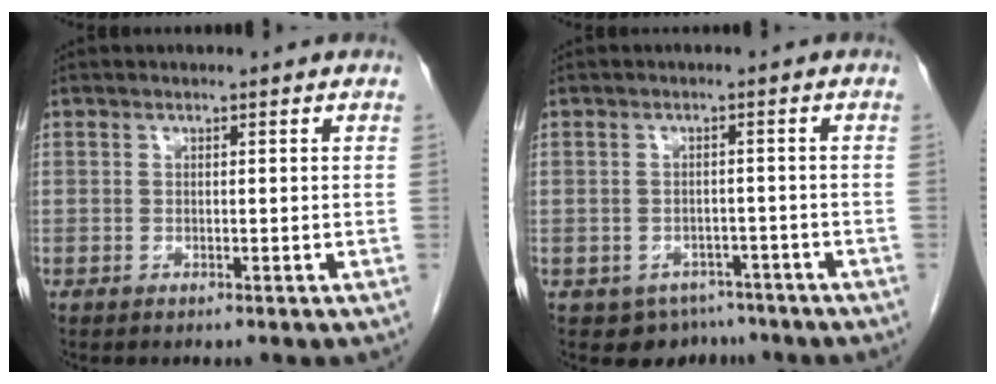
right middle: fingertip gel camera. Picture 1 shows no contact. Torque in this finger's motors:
{"motor_torque": [0.33, -0.18, -0.02, -0.01]}